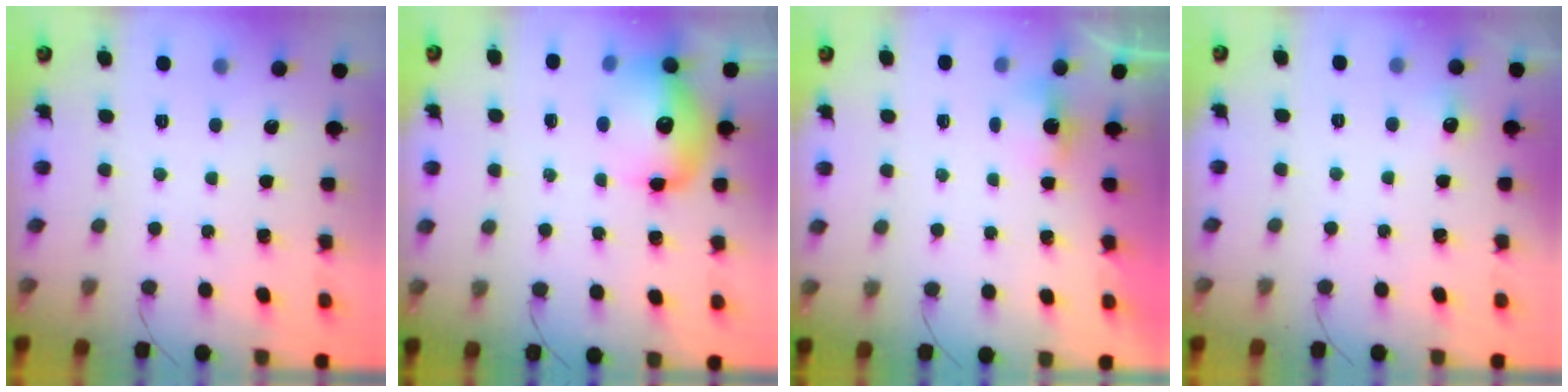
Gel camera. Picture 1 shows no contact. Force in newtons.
{"total": 13.9, "press": 13.5, "slide": 3.0}
{"total": 2.9, "press": 2.8, "slide": 0.8}
{"total": 4.9, "press": 4.7, "slide": 1.3}